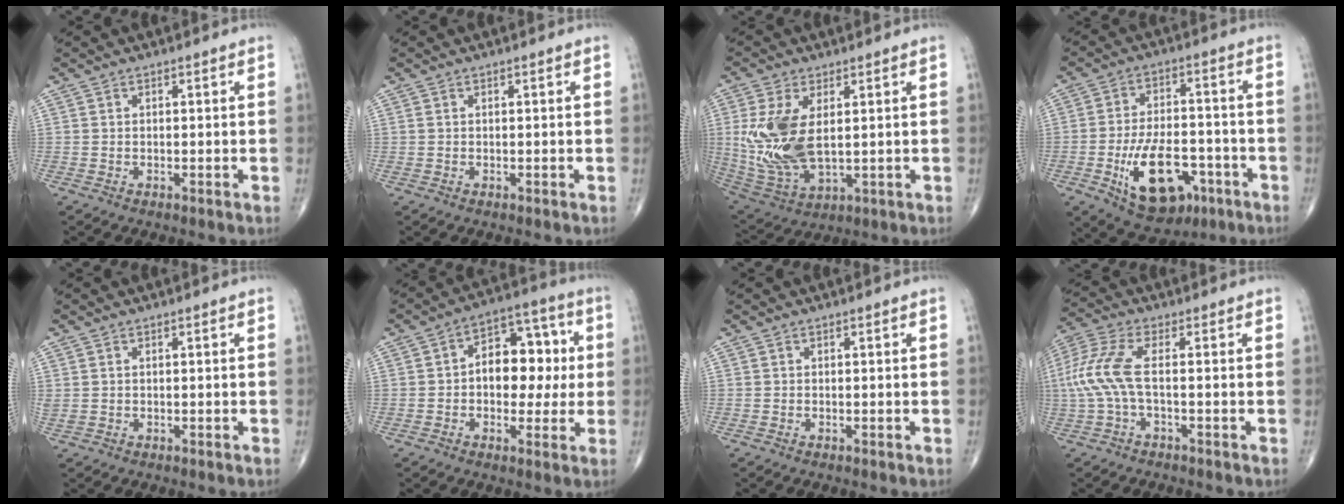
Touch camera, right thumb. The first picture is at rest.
{"total": 0.0}
{"total": 14.4, "force": [1.8, 7.5, 12.1], "torque": [-0.255, -0.014, 0.051]}
{"total": 15.5, "force": [-6.0, 8.6, 11.5], "torque": [-0.171, 0.024, -0.086]}
{"total": 1.4, "force": [0.3, 0.9, 1.0], "torque": [-0.040, 0.009, 0.013]}
{"total": 12.7, "force": [0.6, 8.3, 9.6], "torque": [-0.091, 0.031, 0.002]}
{"total": 0.0}
{"total": 8.3, "force": [-0.6, 2.7, 7.9], "torque": [-0.212, 0.025, -0.016]}